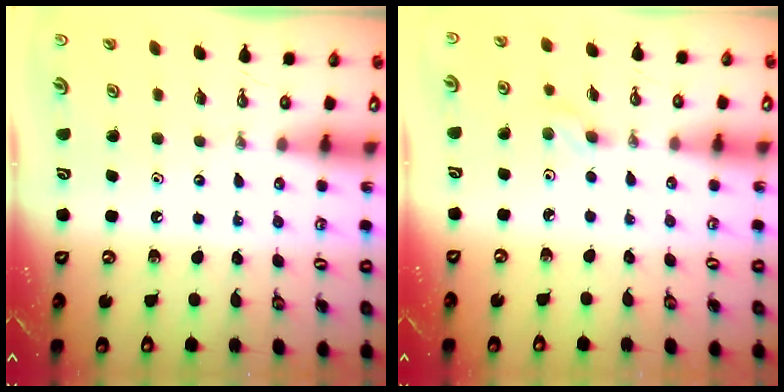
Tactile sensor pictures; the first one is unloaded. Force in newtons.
{"total": 2.6, "press": 2.1, "slide": 1.5}